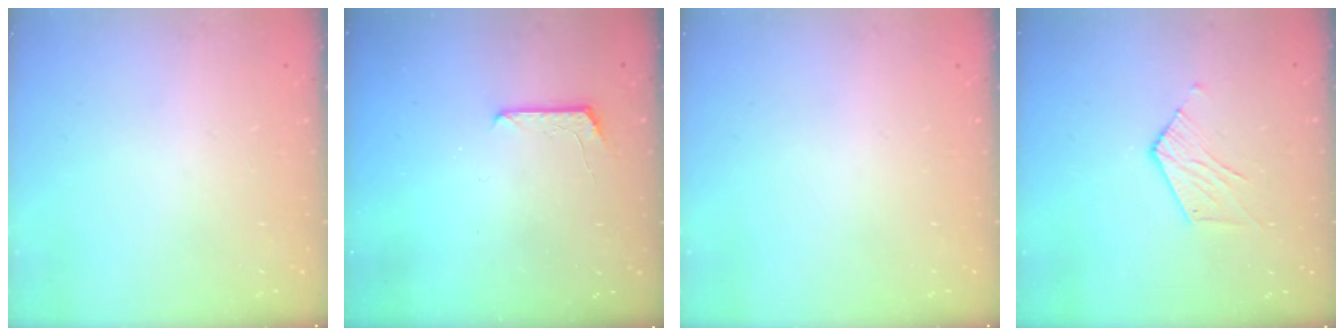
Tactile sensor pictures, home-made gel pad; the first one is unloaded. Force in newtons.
{"total": 6.1, "press": 6.1, "slide": 0.6}
{"total": 0.0}
{"total": 5.4, "press": 5.4, "slide": 0.4}